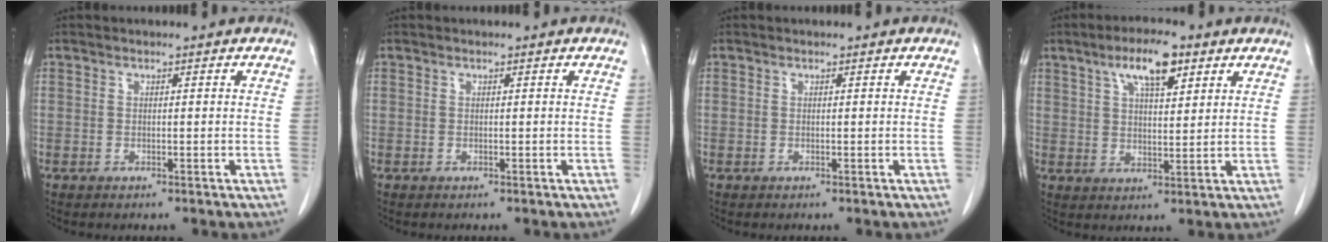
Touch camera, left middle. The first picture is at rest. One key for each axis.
{"total": 0.0}
{"total": 0.0}
{"total": 7.9, "fx": 4.5, "fy": 2.2, "fz": 6.2, "tx": -0.112, "ty": 0.011, "tz": 0.076}